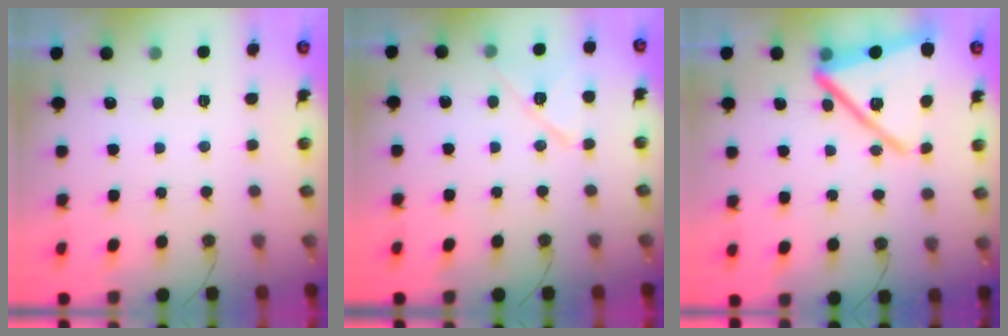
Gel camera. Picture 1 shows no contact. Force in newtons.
{"total": 10.2, "press": 10.2, "slide": 0.9}
{"total": 19.4, "press": 19.4, "slide": 1.4}